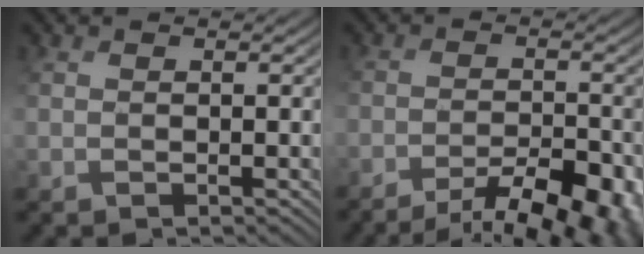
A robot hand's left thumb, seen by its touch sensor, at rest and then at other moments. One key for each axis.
{"total": 10.3, "fx": -7.9, "fy": 3.3, "fz": 5.9, "tx": -0.091, "ty": -0.010, "tz": -0.104}